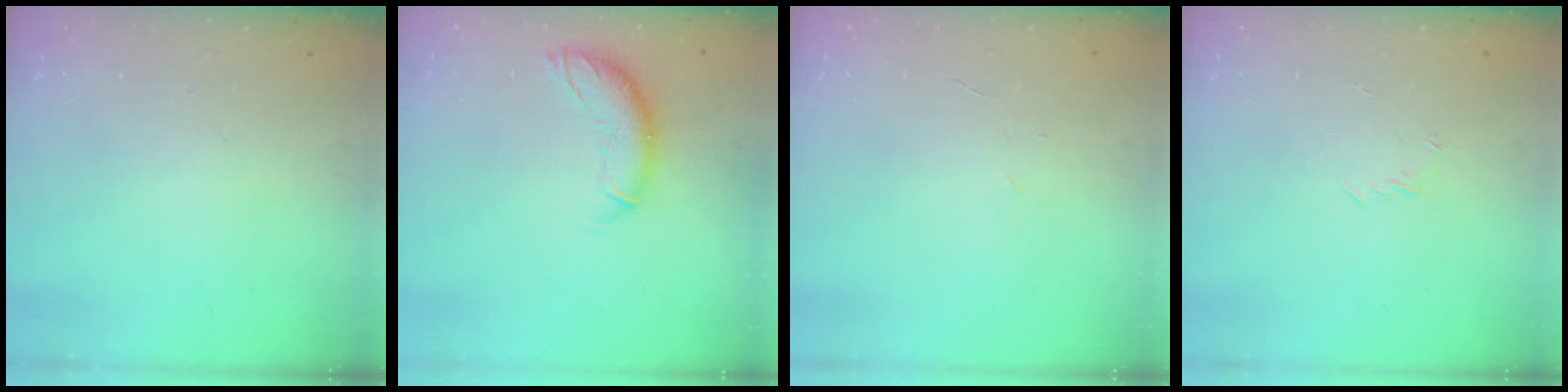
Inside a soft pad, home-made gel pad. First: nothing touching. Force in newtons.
{"total": 11.2, "press": 11.1, "slide": 1.7}
{"total": 2.2, "press": 2.1, "slide": 0.6}
{"total": 3.6, "press": 3.5, "slide": 1.0}